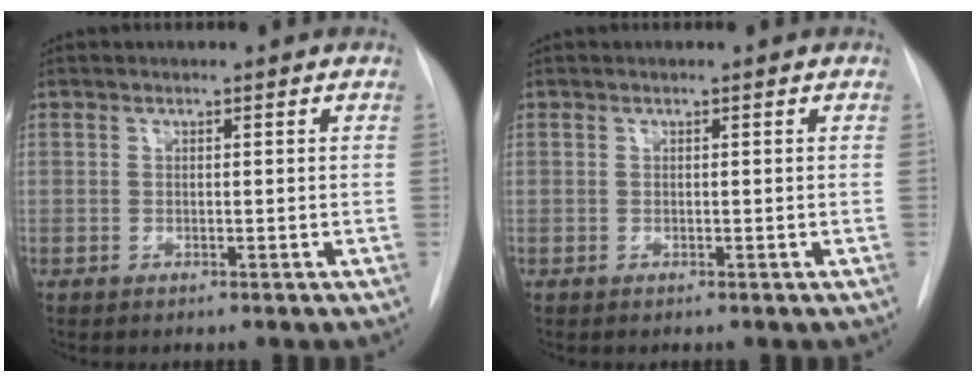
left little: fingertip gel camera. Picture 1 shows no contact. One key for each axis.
{"total": 0.0}